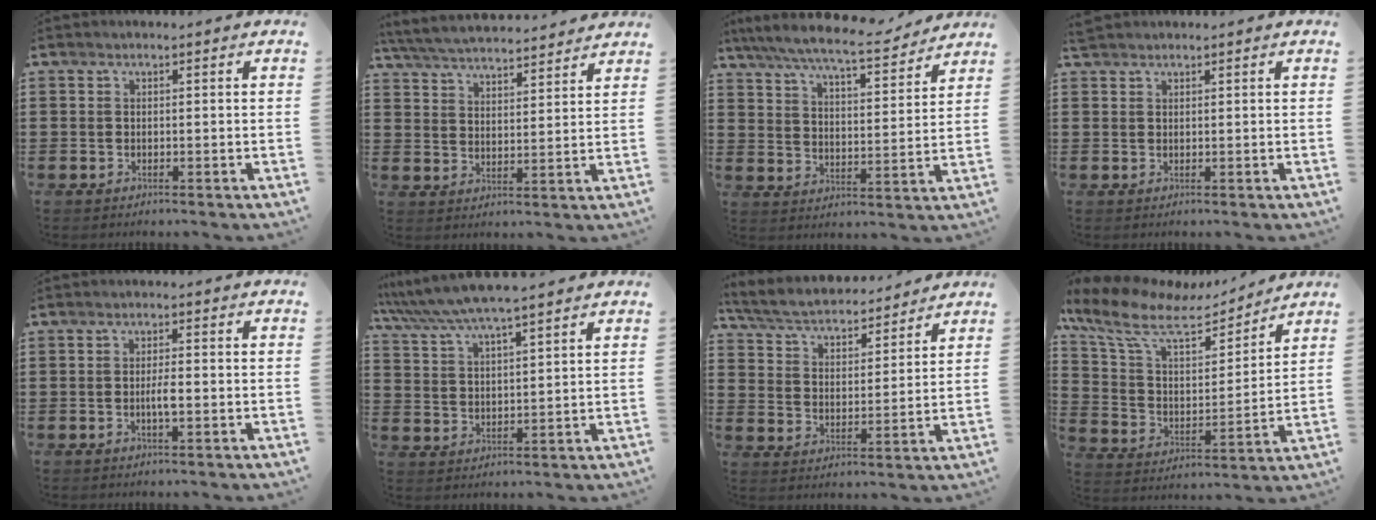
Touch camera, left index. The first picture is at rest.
{"total": 5.4, "force": [5.2, 0.3, 1.1], "torque": [-0.045, -0.027, 0.091]}
{"total": 8.6, "force": [7.7, 0.4, 3.8], "torque": [-0.103, -0.041, 0.132]}
{"total": 1.3, "force": [1.2, 0.3, 0.3], "torque": [-0.009, 0.001, 0.023]}
{"total": 2.6, "force": [-0.5, 0.4, 2.5], "torque": [-0.045, 0.001, -0.010]}
{"total": 6.2, "force": [5.6, 0.1, 2.8], "torque": [-0.074, -0.025, 0.096]}
{"total": 5.0, "force": [4.7, 0.6, 1.4], "torque": [-0.052, -0.031, 0.077]}
{"total": 10.8, "force": [8.1, 3.6, 6.1], "torque": [-0.151, -0.036, 0.139]}